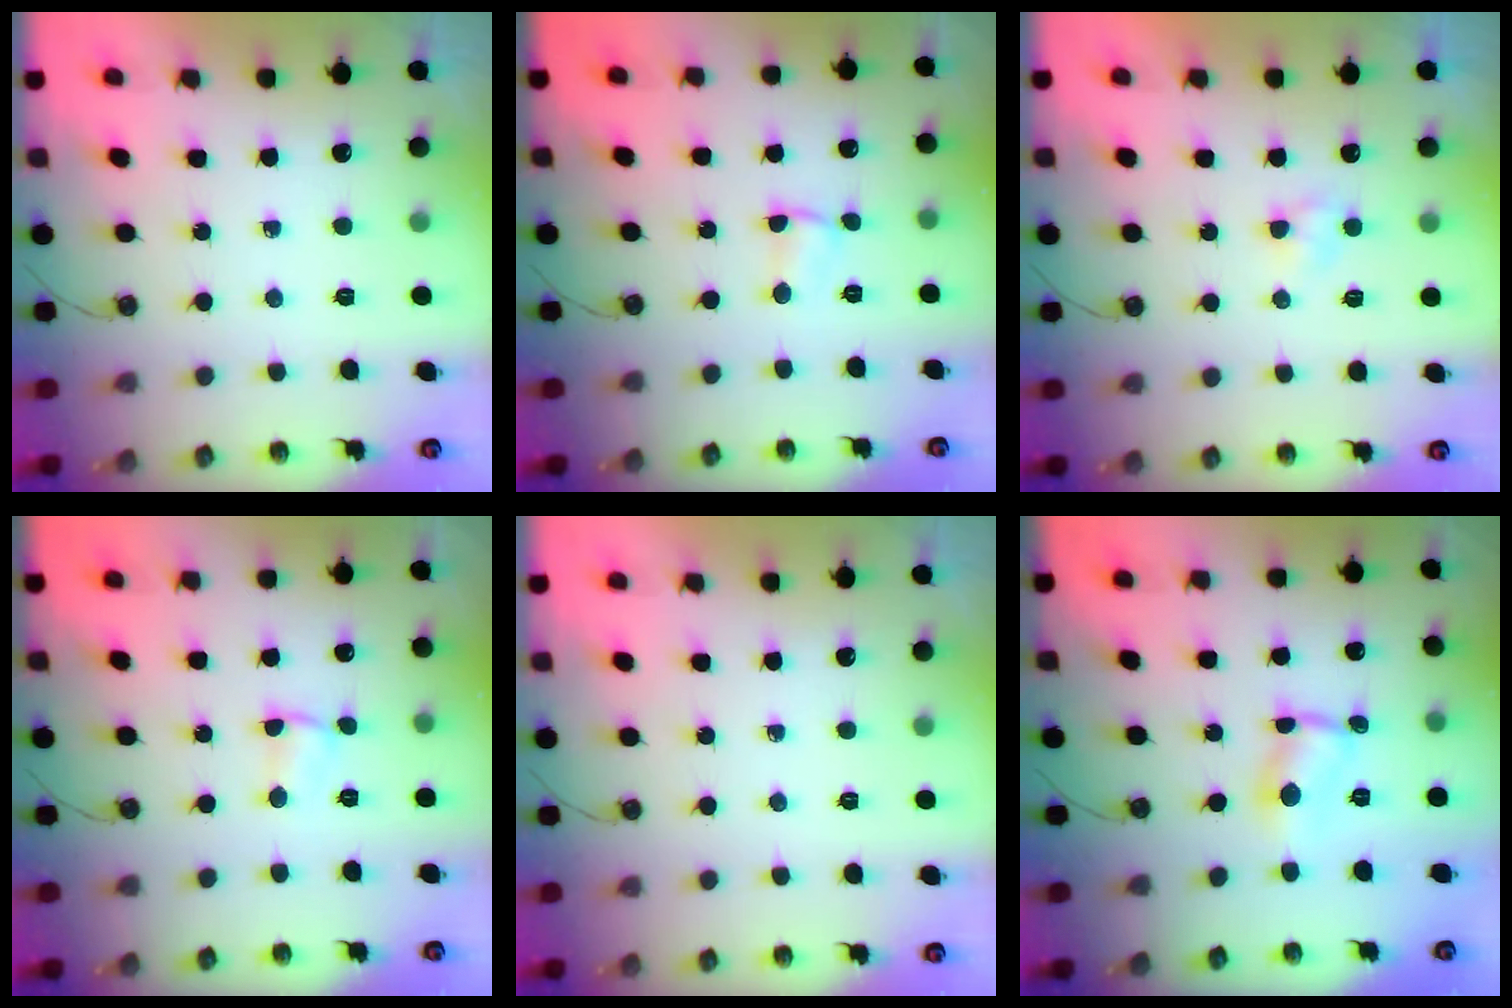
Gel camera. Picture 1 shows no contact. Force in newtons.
{"total": 3.0, "press": 1.2, "slide": 2.7}
{"total": 3.3, "press": 3.3, "slide": 0.5}
{"total": 3.0, "press": 1.2, "slide": 2.7}
{"total": 0.0}
{"total": 2.4, "press": 2.4, "slide": 0.1}